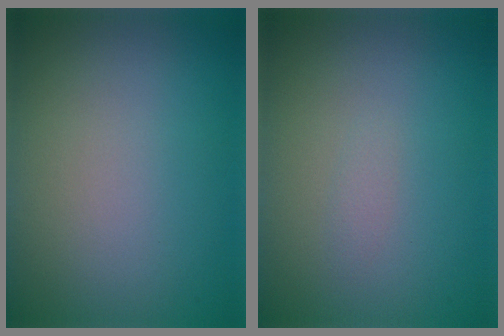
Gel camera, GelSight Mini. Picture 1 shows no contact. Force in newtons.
{"total": 0.5, "press": 0.5, "slide": 0.0}